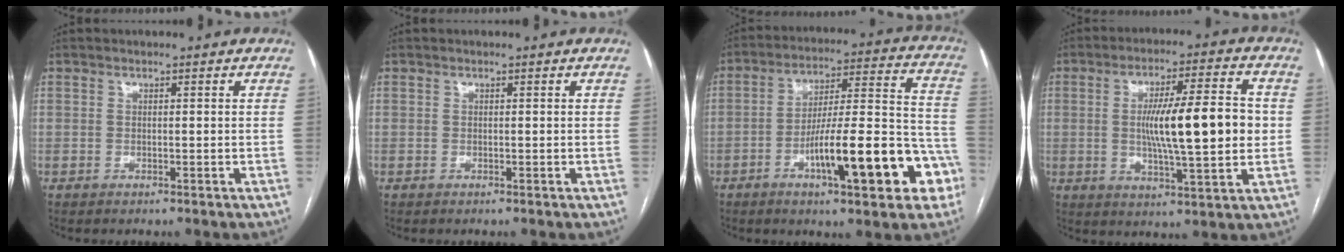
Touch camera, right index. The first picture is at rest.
{"total": 0.0}
{"total": 18.7, "force": [-7.6, 3.5, 16.7], "torque": [-0.216, 0.030, -0.104]}
{"total": 13.9, "force": [0.3, 1.9, 13.7], "torque": [-0.223, 0.010, 0.004]}